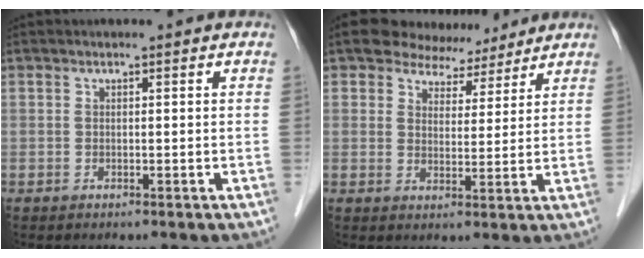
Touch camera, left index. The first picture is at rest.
{"total": 6.4, "force": [5.4, 3.4, 0.7], "torque": [-0.006, 0.006, 0.079]}